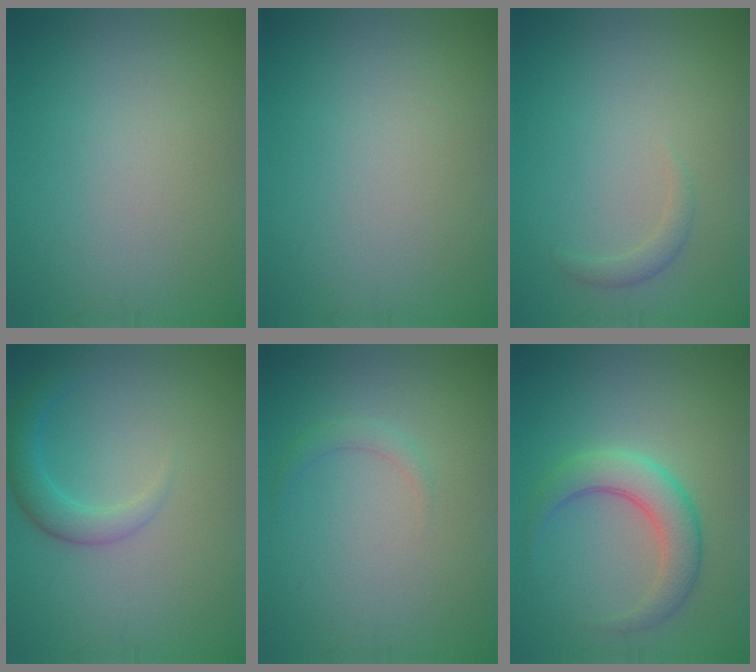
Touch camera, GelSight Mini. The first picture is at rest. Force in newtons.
{"total": 0.0}
{"total": 1.1, "press": 1.1, "slide": 0.0}
{"total": 2.7, "press": 2.7, "slide": 0.1}
{"total": 1.1, "press": 1.1, "slide": 0.0}
{"total": 4.2, "press": 4.2, "slide": 0.1}